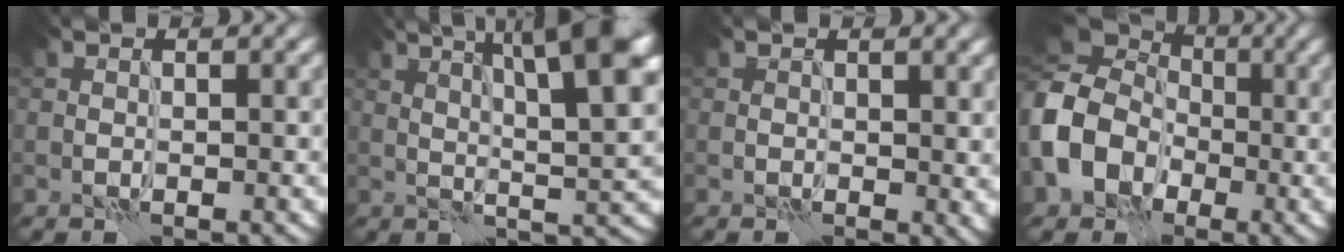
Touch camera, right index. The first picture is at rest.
{"total": 10.9, "force": [4.3, 2.6, 9.7], "torque": [-0.135, 0.014, 0.067]}
{"total": 1.8, "force": [0.6, 0.7, 1.6], "torque": [-0.013, -0.002, 0.014]}
{"total": 10.7, "force": [-1.6, 9.0, 5.5], "torque": [-0.119, -0.009, -0.058]}